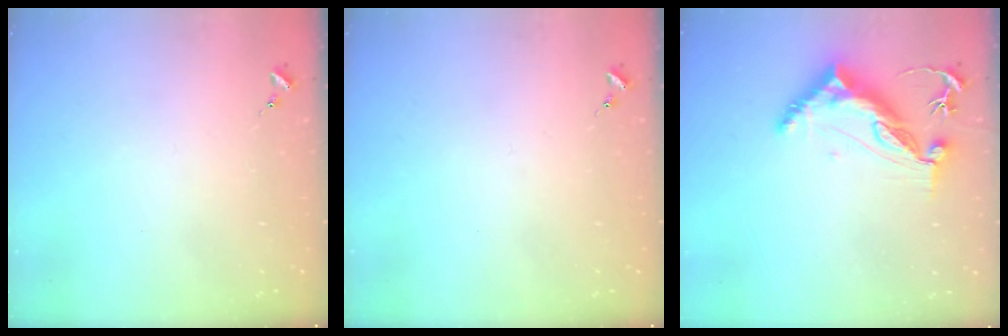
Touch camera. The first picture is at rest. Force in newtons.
{"total": 0.0}
{"total": 10.7, "press": 10.6, "slide": 1.2}